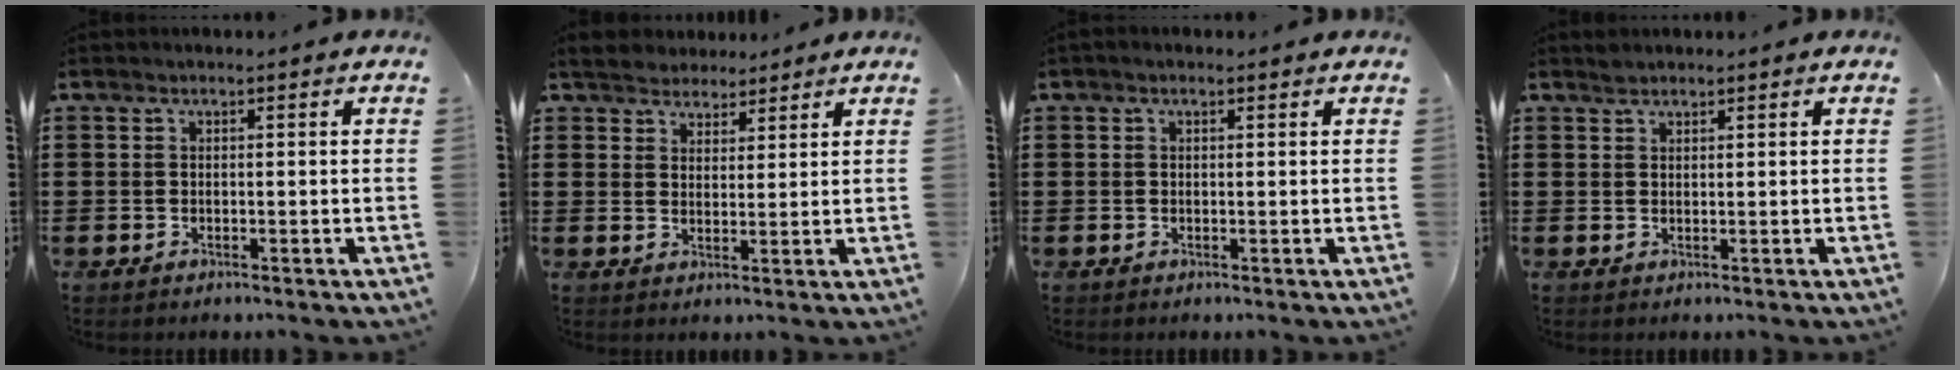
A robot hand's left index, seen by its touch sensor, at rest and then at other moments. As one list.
[{"total": 3.7, "force": [3.4, 1.6, -0.2], "torque": [-0.013, 0.002, 0.063]}, {"total": 0.7, "force": [0.3, 0.2, 0.5], "torque": [-0.011, 0.004, 0.005]}, {"total": 1.2, "force": [1.1, 0.3, 0.2], "torque": [-0.005, 0.000, 0.022]}]